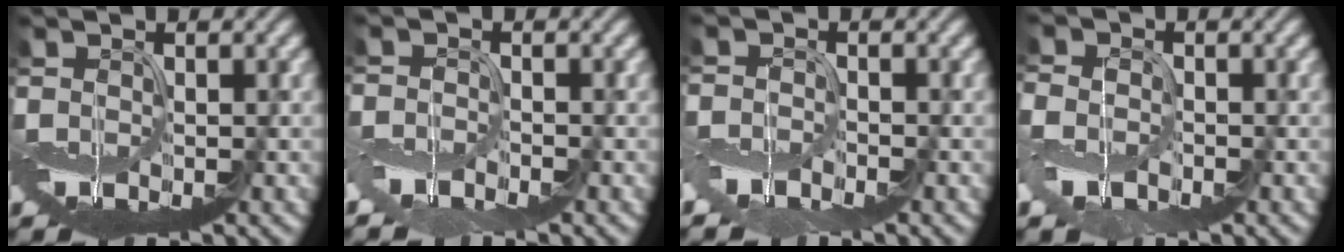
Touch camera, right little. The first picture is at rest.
{"total": 2.7, "force": [-2.3, 0.8, 1.1], "torque": [-0.024, -0.008, -0.056]}
{"total": 2.8, "force": [-2.3, 1.1, 1.2], "torque": [-0.022, -0.008, -0.055]}
{"total": 4.4, "force": [-1.4, 3.4, 2.3], "torque": [-0.056, -0.008, -0.031]}